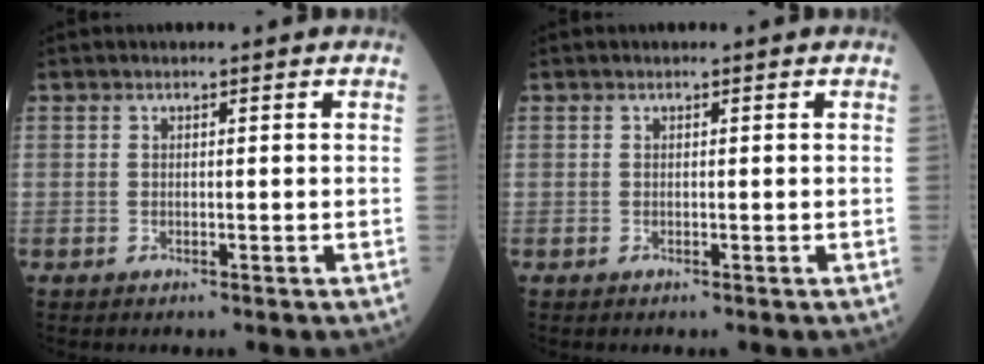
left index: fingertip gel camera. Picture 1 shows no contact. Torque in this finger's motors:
{"motor_torque": [0.02, 0.00, 0.01, 0.00]}